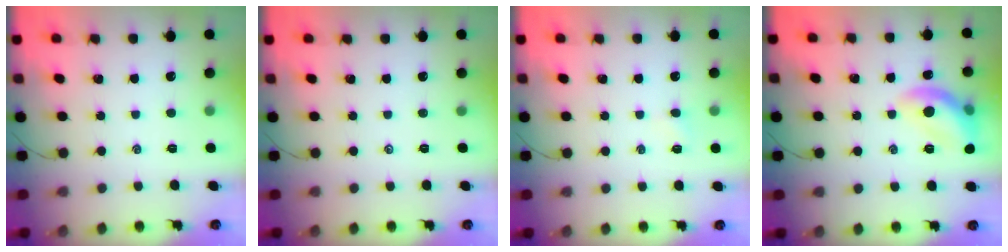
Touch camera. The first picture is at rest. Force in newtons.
{"total": 0.0}
{"total": 1.6, "press": 1.5, "slide": 0.5}
{"total": 11.1, "press": 11.1, "slide": 0.5}